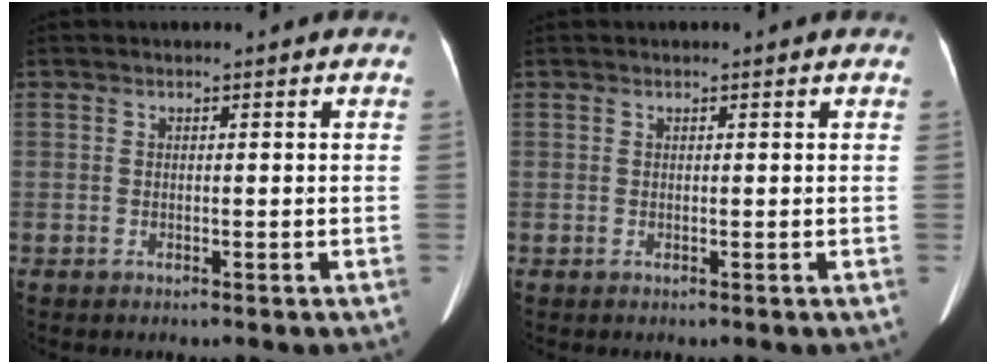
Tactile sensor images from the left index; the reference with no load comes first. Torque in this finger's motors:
{"motor_torque": [-0.05, -0.09, -0.09, -0.03]}